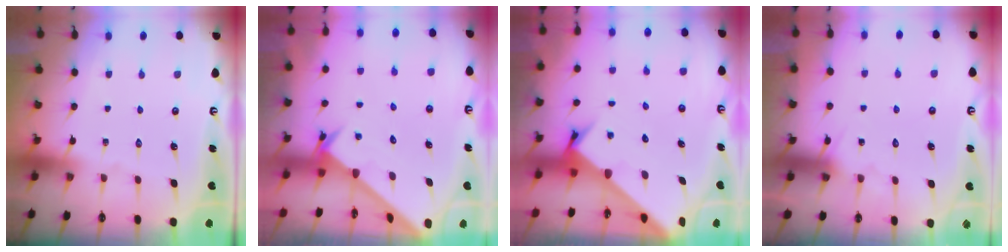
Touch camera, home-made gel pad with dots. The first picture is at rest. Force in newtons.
{"total": 2.4, "press": 2.4, "slide": 0.2}
{"total": 2.6, "press": 2.6, "slide": 0.2}
{"total": 5.5, "press": 5.5, "slide": 0.4}